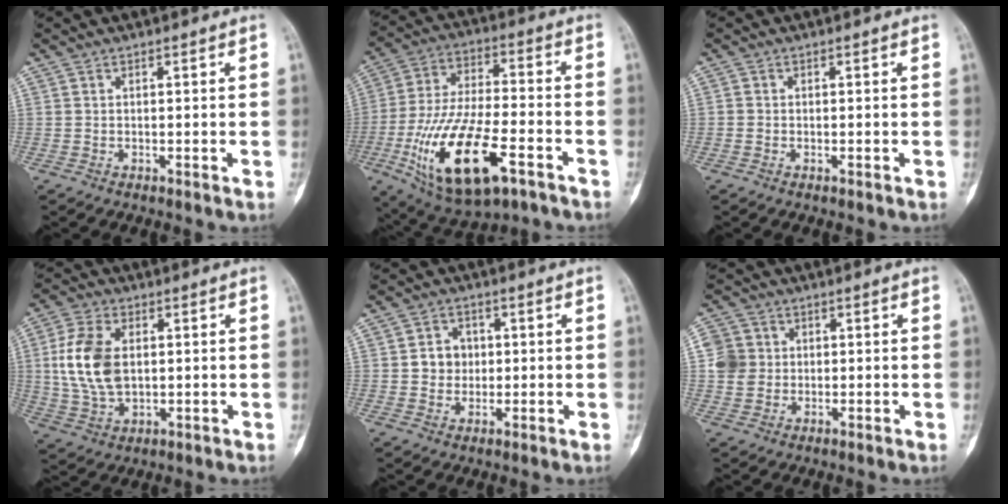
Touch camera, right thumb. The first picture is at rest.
{"total": 21.8, "force": [-8.9, 8.7, 17.8], "torque": [-0.352, 0.023, -0.144]}
{"total": 0.5, "force": [-0.3, 0.4, 0.2], "torque": [-0.005, 0.001, -0.009]}
{"total": 12.0, "force": [1.5, 7.4, 9.4], "torque": [-0.188, 0.000, 0.032]}
{"total": 4.9, "force": [0.5, 4.4, 2.1], "torque": [-0.006, 0.005, 0.004]}
{"total": 5.6, "force": [0.7, 5.4, 1.3], "torque": [0.000, 0.004, 0.008]}